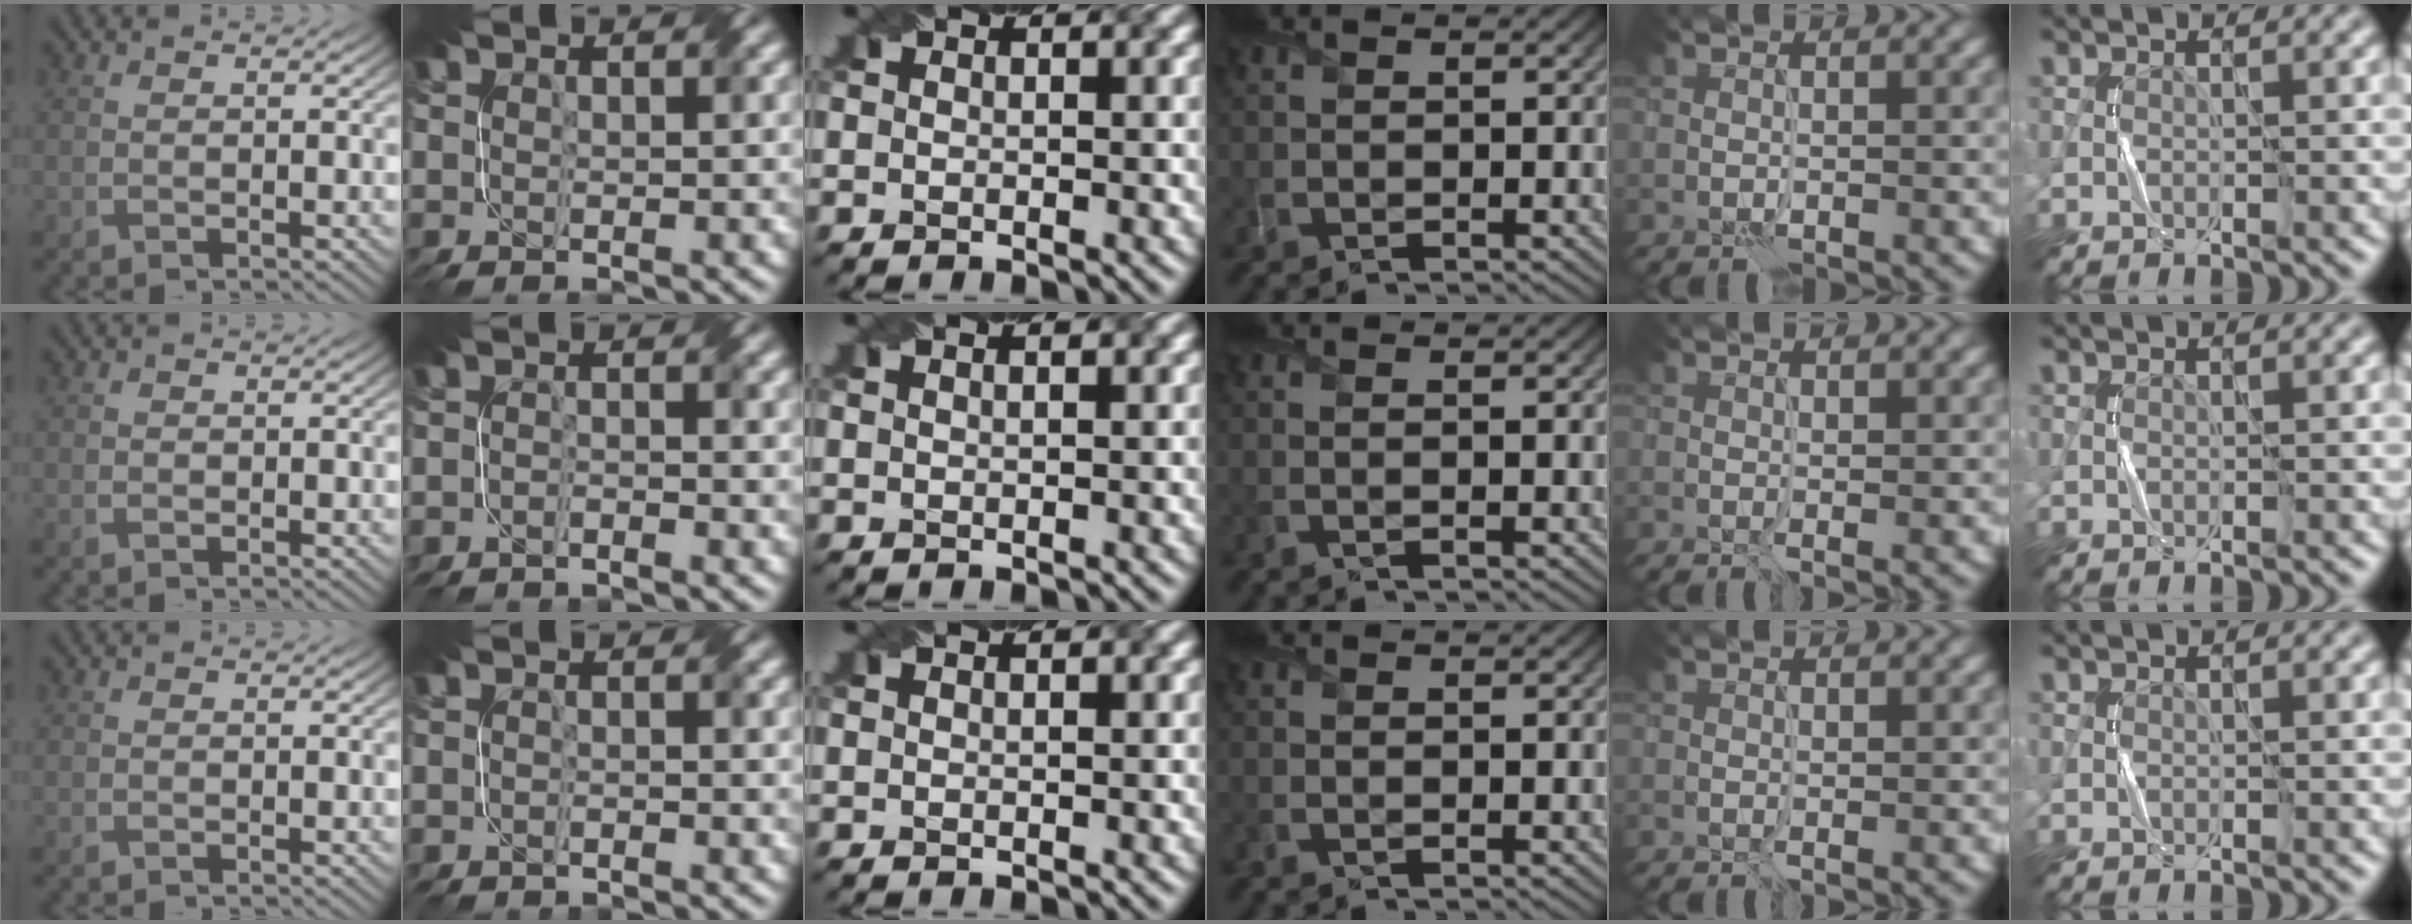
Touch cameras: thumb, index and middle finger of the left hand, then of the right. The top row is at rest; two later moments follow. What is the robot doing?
{"motion": "fold", "object": "netting"}